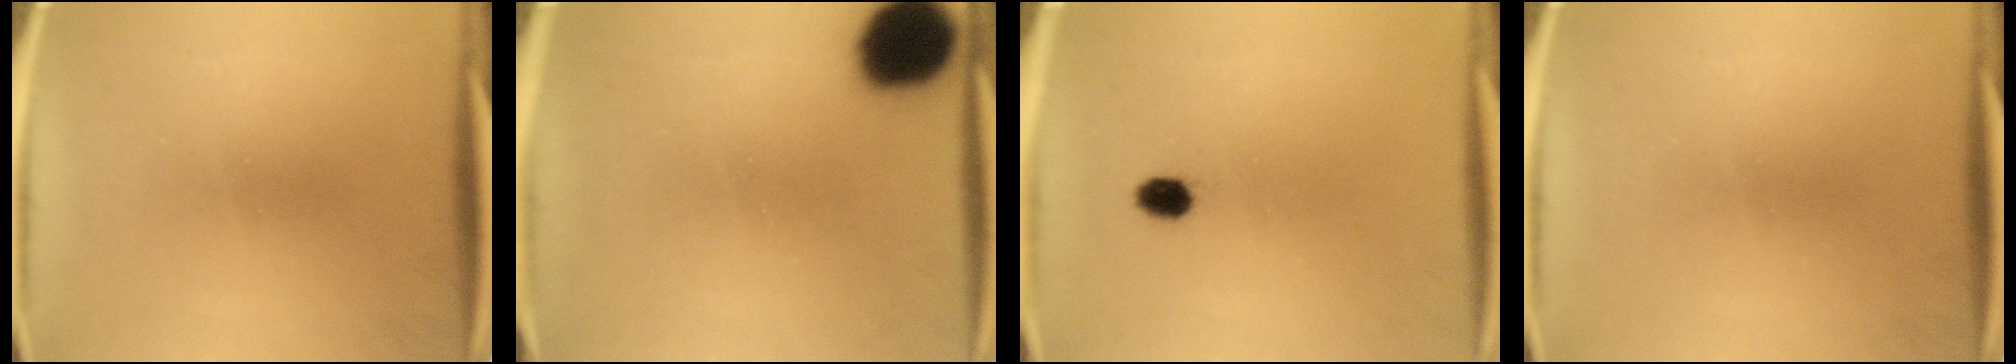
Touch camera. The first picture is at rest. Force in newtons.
{"total": 15.6}
{"total": 2.7}
{"total": 0.0}